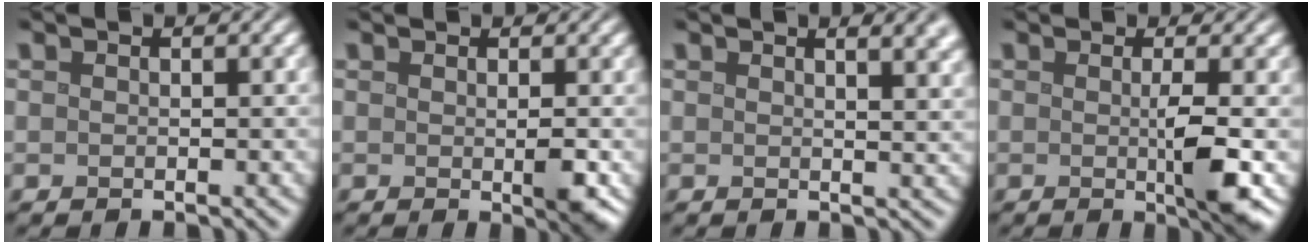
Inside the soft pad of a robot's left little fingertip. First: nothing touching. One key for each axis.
{"total": 2.2, "fx": 0.2, "fy": 0.4, "fz": 2.2, "tx": -0.028, "ty": -0.003, "tz": 0.006}
{"total": 5.4, "fx": 3.0, "fy": 2.2, "fz": 3.9, "tx": -0.015, "ty": 0.026, "tz": 0.022}
{"total": 3.6, "fx": -0.3, "fy": 0.4, "fz": 3.5, "tx": -0.055, "ty": -0.005, "tz": -0.004}